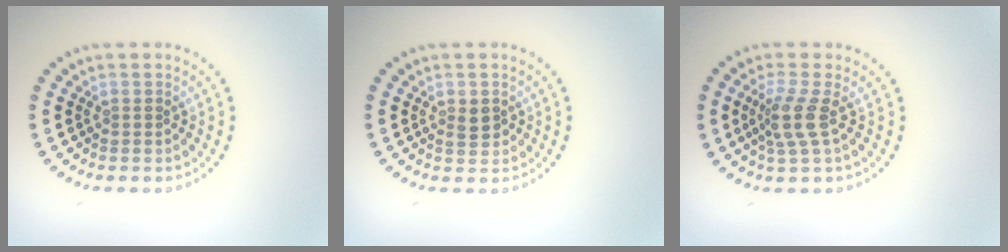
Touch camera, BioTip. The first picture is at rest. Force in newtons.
{"total": 1.5, "press": 1.5, "slide": 0.2}
{"total": 2.6, "press": 2.1, "slide": 1.7}